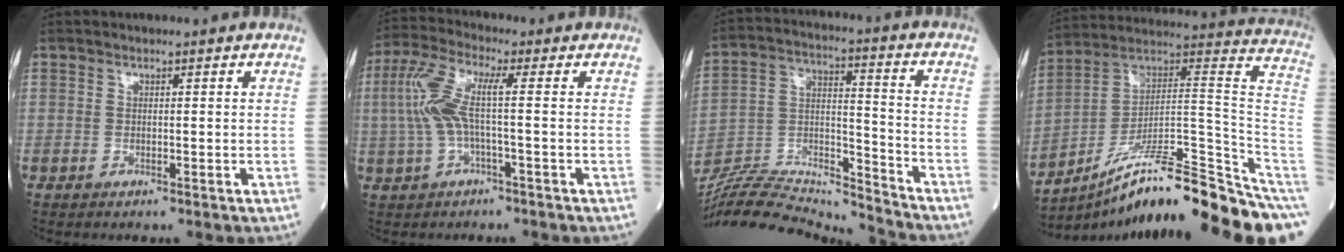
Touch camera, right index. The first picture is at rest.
{"total": 7.6, "force": [0.0, 1.3, 7.5], "torque": [-0.183, 0.024, -0.004]}
{"total": 18.8, "force": [-18.4, 0.0, 3.9], "torque": [-0.072, 0.028, -0.313]}
{"total": 24.0, "force": [-16.7, 1.3, 17.3], "torque": [-0.163, 0.060, -0.265]}